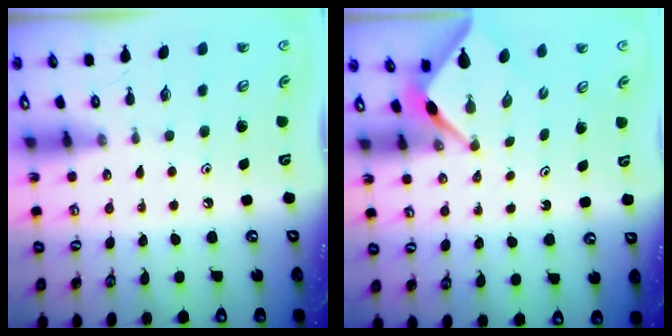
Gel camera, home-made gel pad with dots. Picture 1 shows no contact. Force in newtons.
{"total": 3.1, "press": 3.1, "slide": 0.4}